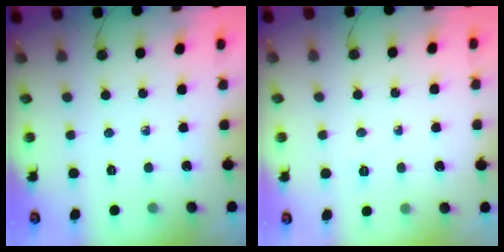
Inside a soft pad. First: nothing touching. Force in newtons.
{"total": 3.1, "press": 3.0, "slide": 0.7}